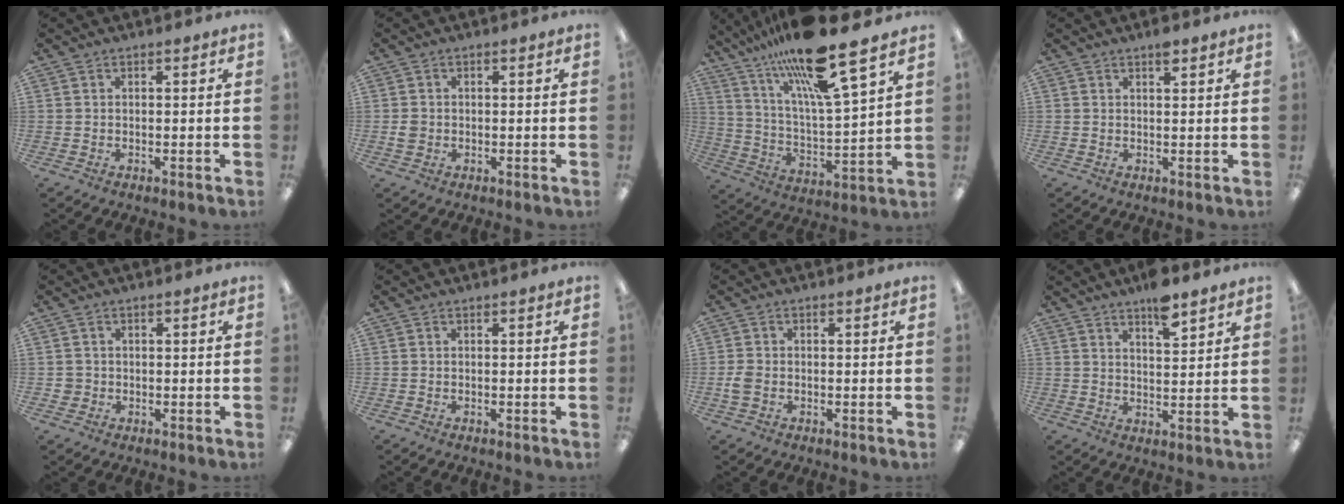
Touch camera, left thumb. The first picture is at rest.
{"total": 1.9, "force": [-0.2, 1.7, 0.8], "torque": [-0.006, 0.001, -0.007]}
{"total": 19.9, "force": [15.6, 2.8, 12.0], "torque": [-0.221, -0.093, 0.256]}
{"total": 2.4, "force": [1.8, 0.6, 1.6], "torque": [-0.020, -0.006, 0.028]}
{"total": 1.9, "force": [-0.2, 1.9, 0.4], "torque": [-0.008, 0.004, -0.006]}
{"total": 0.0}
{"total": 2.8, "force": [-0.6, 2.0, 1.8], "torque": [-0.039, 0.004, -0.013]}
{"total": 7.7, "force": [6.0, 2.5, 4.3], "torque": [-0.058, -0.036, 0.100]}